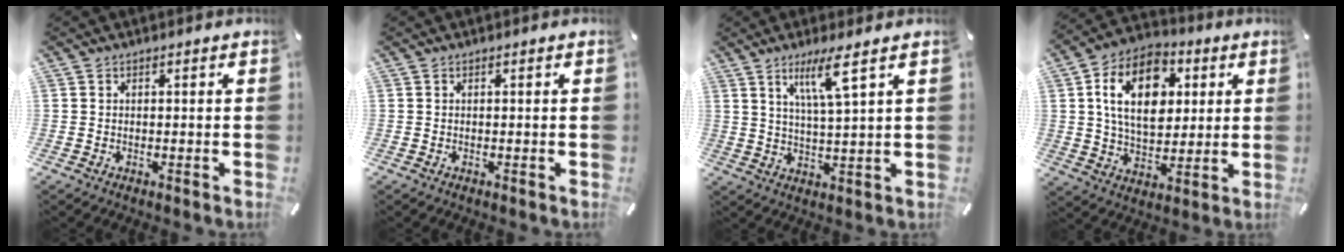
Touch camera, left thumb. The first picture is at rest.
{"total": 0.0}
{"total": 8.2, "force": [4.4, 0.7, 6.9], "torque": [-0.130, -0.005, 0.070]}
{"total": 16.5, "force": [4.2, 11.5, 11.1], "torque": [-0.205, 0.010, 0.071]}